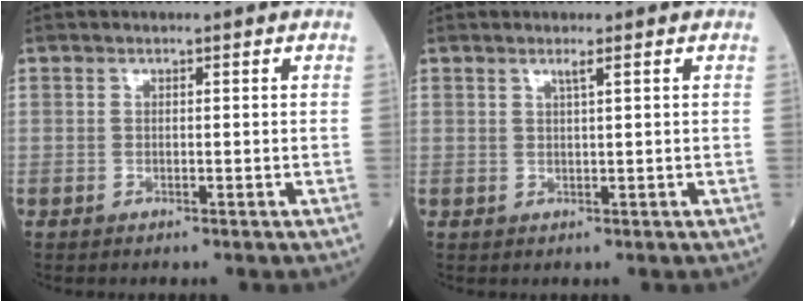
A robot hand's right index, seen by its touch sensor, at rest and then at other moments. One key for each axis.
{"total": 1.2, "fx": 0.7, "fy": -0.3, "fz": 0.9, "tx": -0.022, "ty": -0.004, "tz": 0.014}